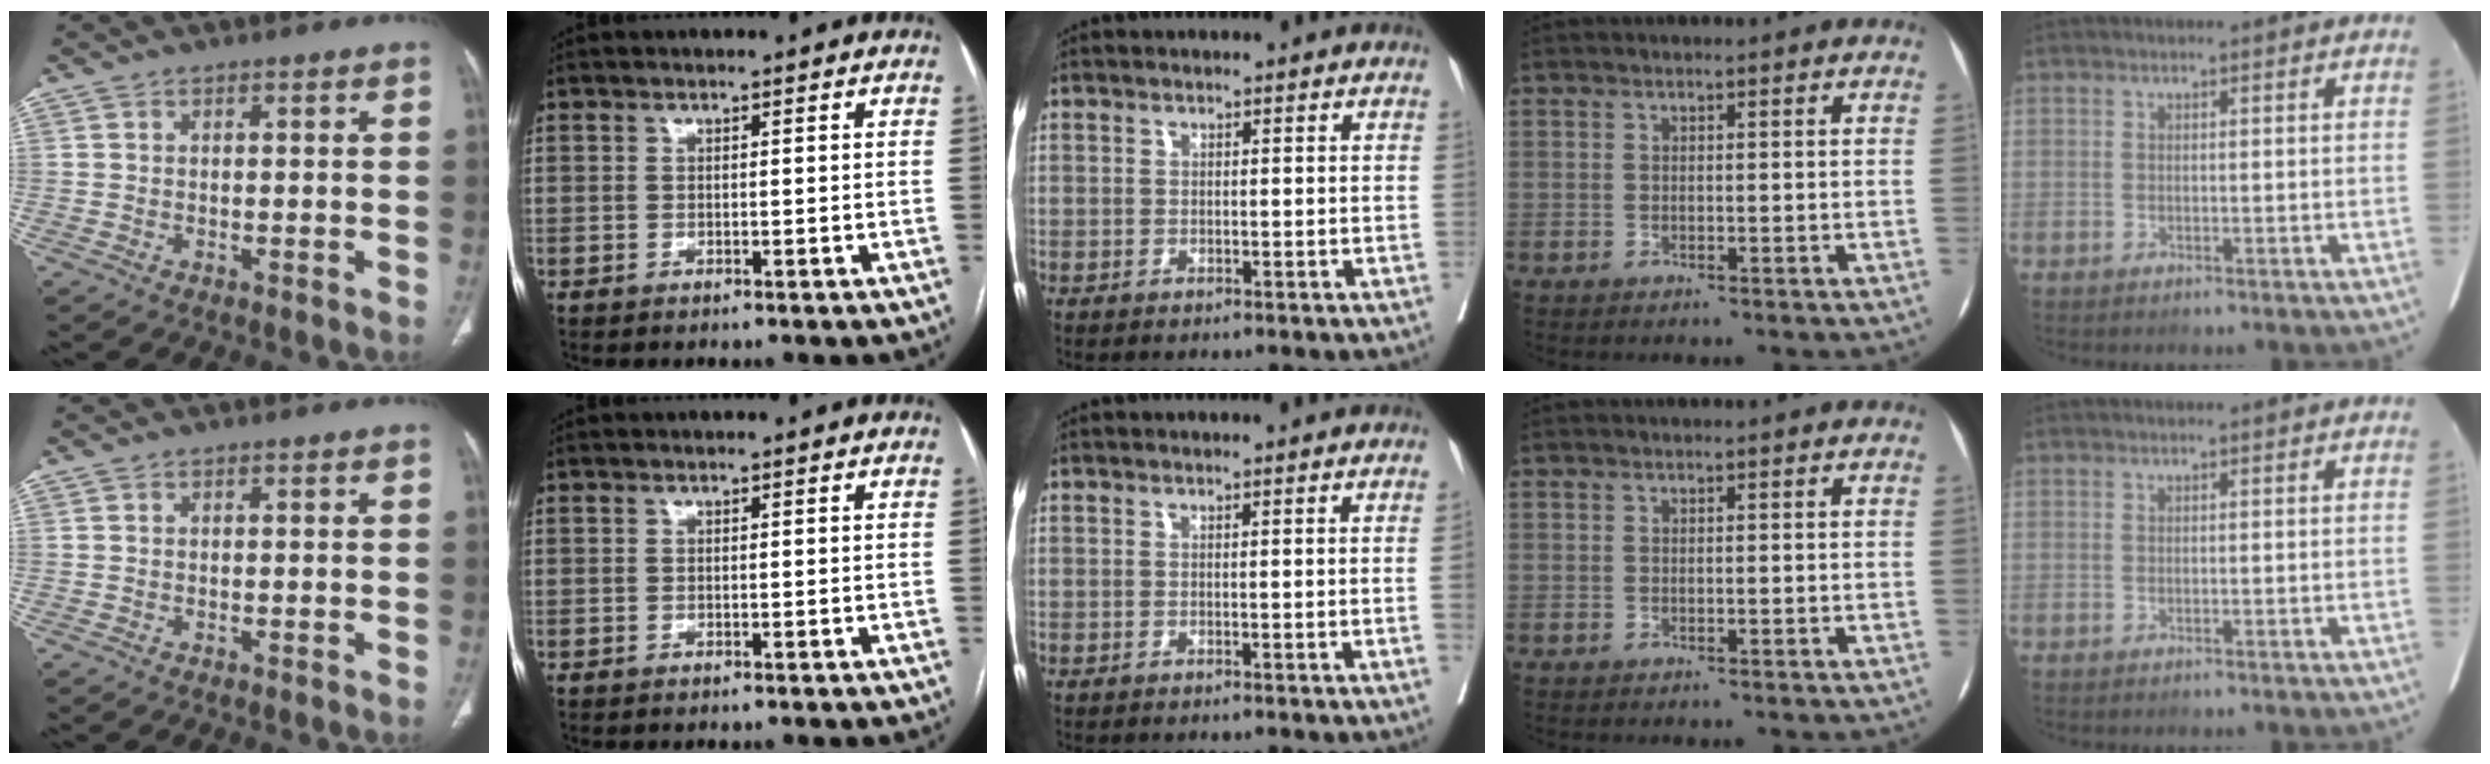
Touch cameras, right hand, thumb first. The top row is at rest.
{"middle": {"total": 1.1, "force": [-0.1, -0.5, 1.1], "torque": [-0.012, 0.001, 0.000]}}